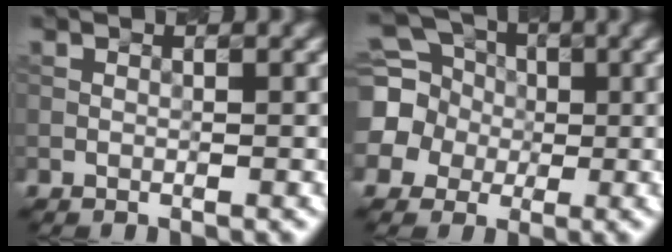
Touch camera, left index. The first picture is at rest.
{"total": 9.4, "force": [0.9, 8.6, 3.6], "torque": [-0.103, 0.025, -0.024]}